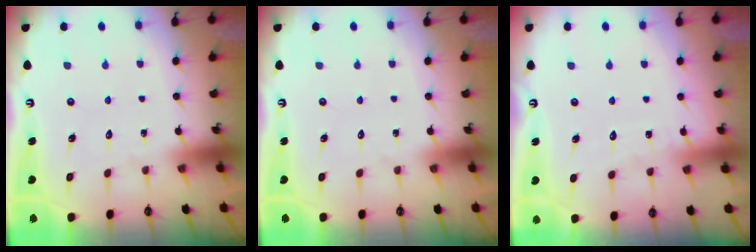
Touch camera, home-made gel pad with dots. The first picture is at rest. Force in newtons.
{"total": 0.0}
{"total": 3.1, "press": 3.1, "slide": 0.3}